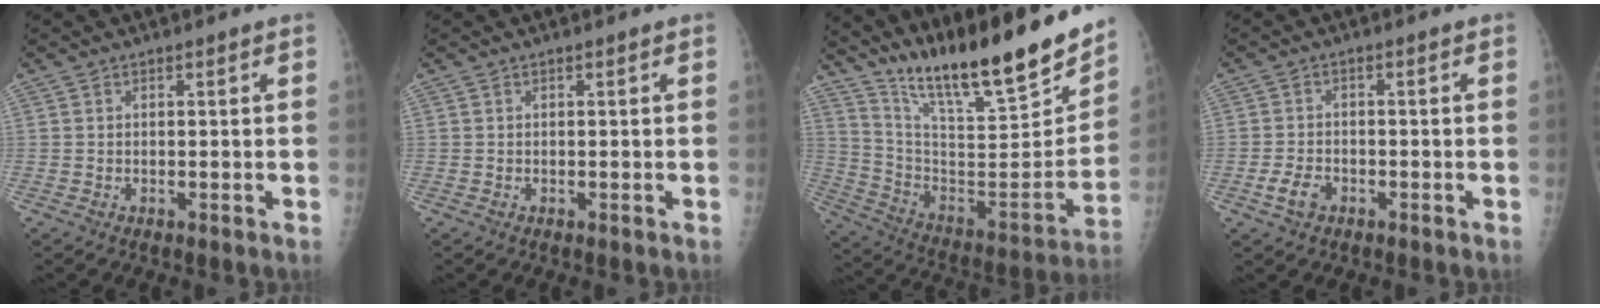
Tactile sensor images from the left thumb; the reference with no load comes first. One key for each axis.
{"total": 0.0}
{"total": 25.6, "fx": 20.2, "fy": 4.3, "fz": 15.1, "tx": -0.222, "ty": -0.104, "tz": 0.334}
{"total": 3.5, "fx": -1.8, "fy": 2.3, "fz": 2.0, "tx": -0.038, "ty": 0.010, "tz": -0.030}